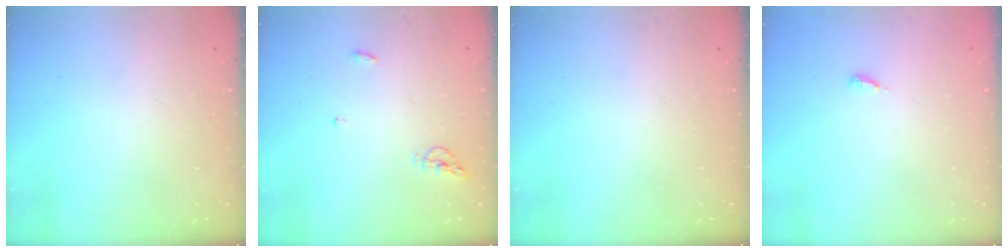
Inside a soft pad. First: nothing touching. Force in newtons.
{"total": 5.2, "press": 5.2, "slide": 0.7}
{"total": 0.0}
{"total": 2.9, "press": 2.9, "slide": 0.2}